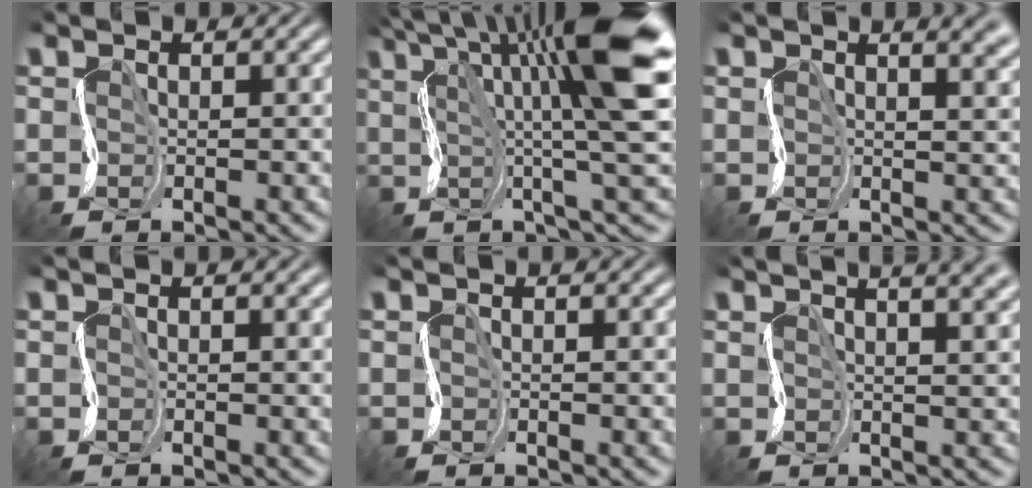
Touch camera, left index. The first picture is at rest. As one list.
[{"total": 12.7, "force": [4.3, 2.1, 11.7], "torque": [-0.179, 0.008, 0.069]}, {"total": 5.0, "force": [2.8, 2.1, 3.6], "torque": [-0.025, 0.025, 0.009]}, {"total": 0.8, "force": [0.4, 0.1, 0.7], "torque": [-0.011, 0.005, 0.004]}, {"total": 1.0, "force": [0.2, 0.2, 1.0], "torque": [-0.012, 0.004, 0.000]}, {"total": 9.5, "force": [5.5, 4.0, 6.6], "torque": [-0.037, 0.052, 0.039]}]